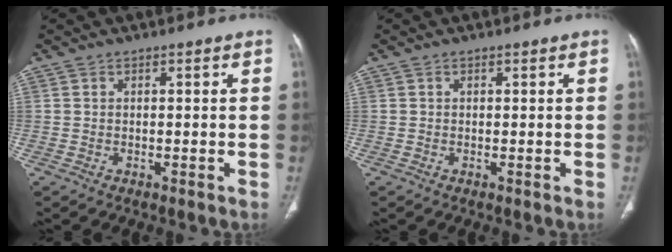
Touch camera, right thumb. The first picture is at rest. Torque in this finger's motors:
{"motor_torque": [0.01, -0.07, -0.58, 0.15, 0.08]}